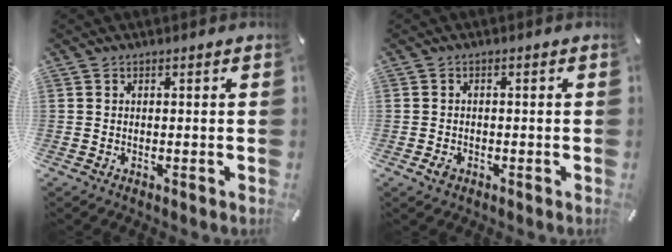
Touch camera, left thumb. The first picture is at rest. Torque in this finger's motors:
{"motor_torque": [-0.39, 0.53, 0.00, -0.03, 0.00]}